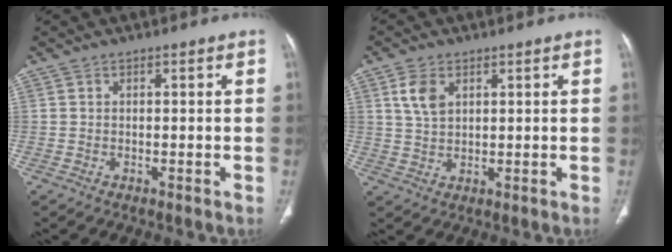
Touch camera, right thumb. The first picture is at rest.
{"total": 4.8, "force": [2.1, 3.0, 3.2], "torque": [-0.054, -0.004, 0.046]}